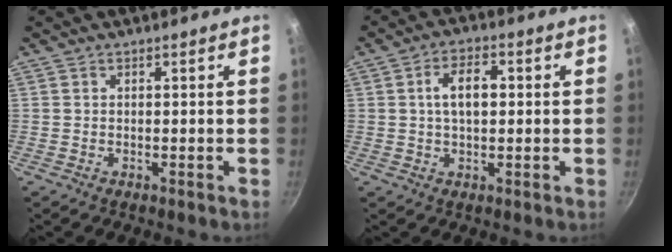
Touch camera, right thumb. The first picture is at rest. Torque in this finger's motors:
{"motor_torque": [0.28, 2.21, 0.98, 0.53, 0.32]}